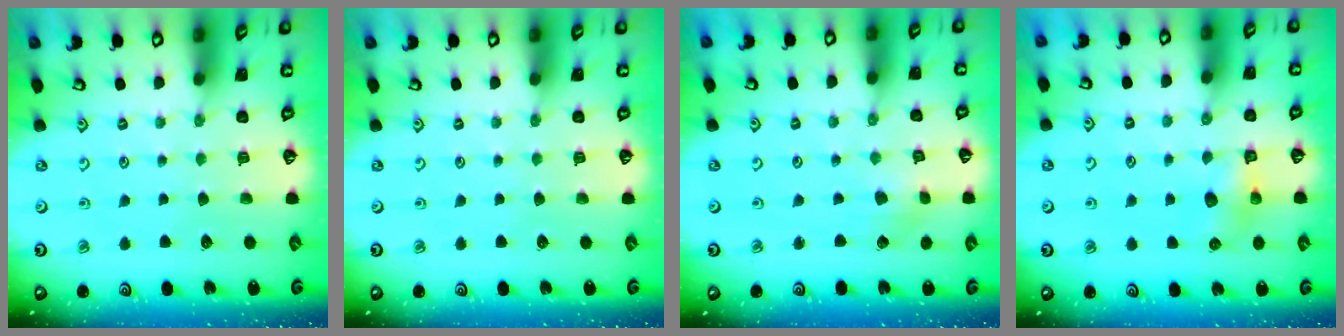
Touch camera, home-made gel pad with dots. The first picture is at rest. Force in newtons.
{"total": 0.0}
{"total": 2.6, "press": 2.6, "slide": 0.3}
{"total": 6.5, "press": 6.5, "slide": 0.7}